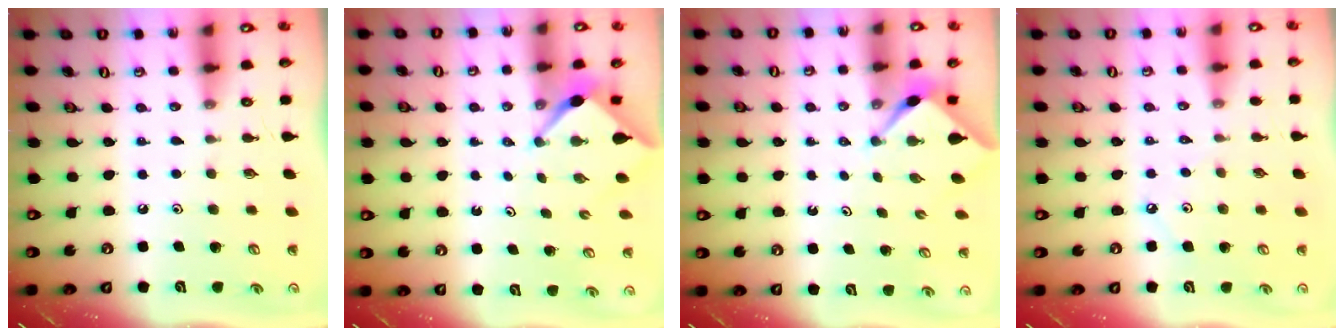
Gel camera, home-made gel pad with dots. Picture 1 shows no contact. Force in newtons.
{"total": 2.4, "press": 2.4, "slide": 0.3}
{"total": 2.8, "press": 2.8, "slide": 0.4}
{"total": 1.7, "press": 1.7, "slide": 0.3}